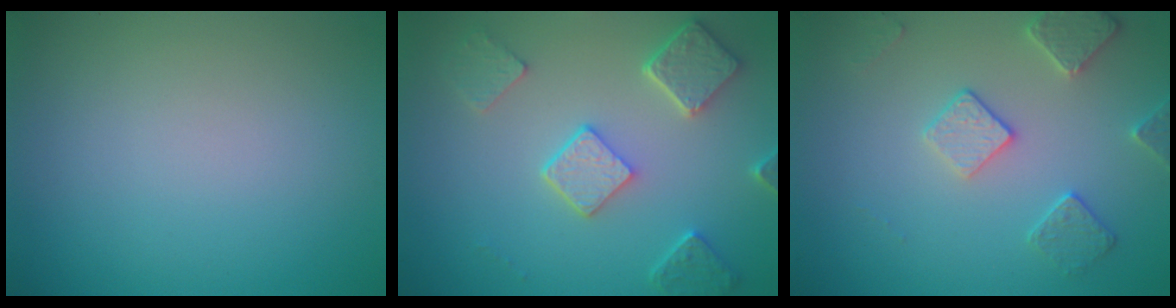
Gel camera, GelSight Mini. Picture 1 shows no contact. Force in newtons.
{"total": 4.9, "press": 3.9, "slide": 3.0}
{"total": 2.9, "press": 2.9, "slide": 0.1}